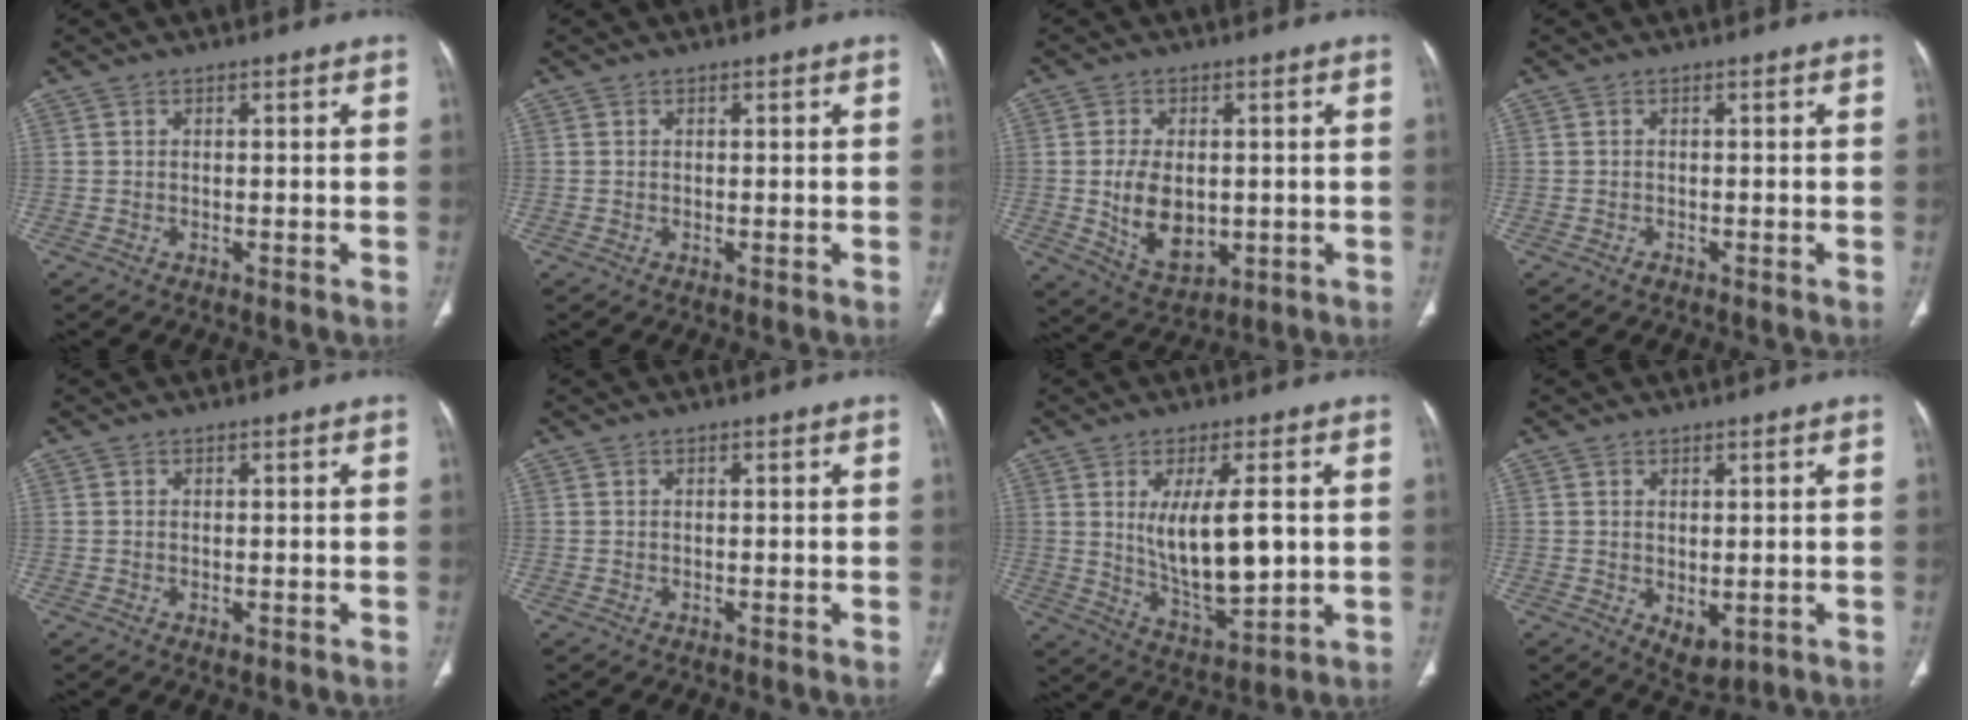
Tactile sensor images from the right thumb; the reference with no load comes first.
{"total": 0.0}
{"total": 10.2, "force": [-0.5, 6.6, 7.8], "torque": [-0.120, -0.009, 0.008]}
{"total": 0.8, "force": [-0.5, 0.5, 0.4], "torque": [-0.004, 0.001, -0.008]}
{"total": 0.9, "force": [-0.3, 0.6, 0.7], "torque": [-0.013, -0.003, -0.001]}
{"total": 0.0}
{"total": 12.7, "force": [1.6, 4.7, 11.7], "torque": [-0.193, -0.027, 0.043]}
{"total": 4.3, "force": [-0.7, 2.6, 3.3], "torque": [-0.044, -0.009, 0.007]}